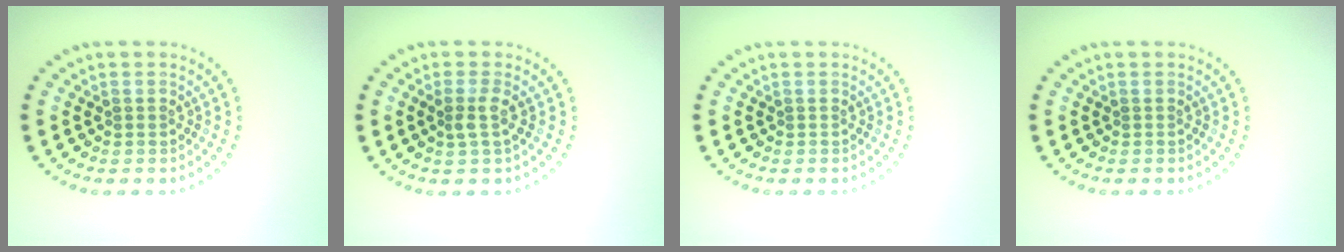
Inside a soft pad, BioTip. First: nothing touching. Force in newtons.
{"total": 1.6, "press": 1.3, "slide": 1.0}
{"total": 0.0}
{"total": 0.0}